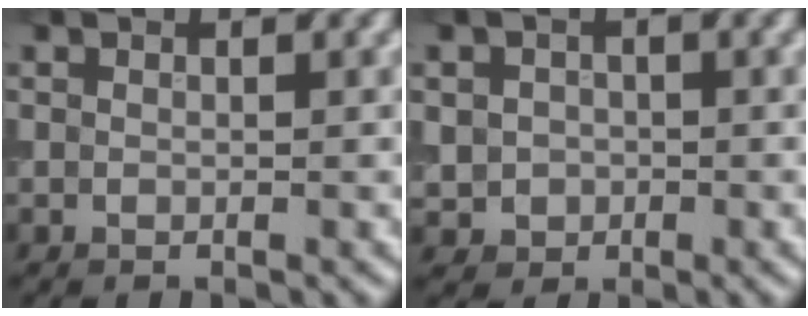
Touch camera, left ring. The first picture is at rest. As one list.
[{"total": 2.2, "force": [-0.2, 2.0, 0.7], "torque": [-0.007, -0.004, -0.003]}]